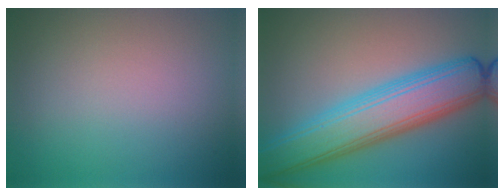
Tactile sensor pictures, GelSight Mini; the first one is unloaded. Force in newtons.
{"total": 8.3, "press": 8.3, "slide": 0.2}